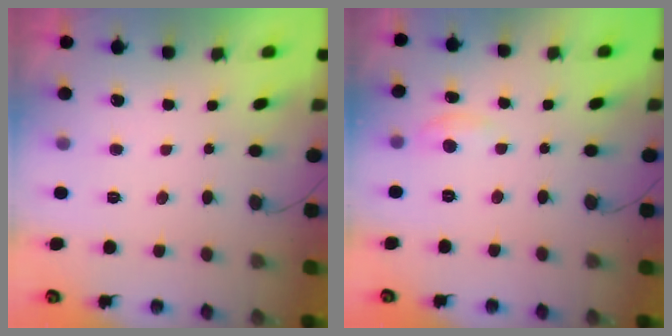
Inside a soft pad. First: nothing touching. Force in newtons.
{"total": 2.7, "press": 2.7, "slide": 0.4}